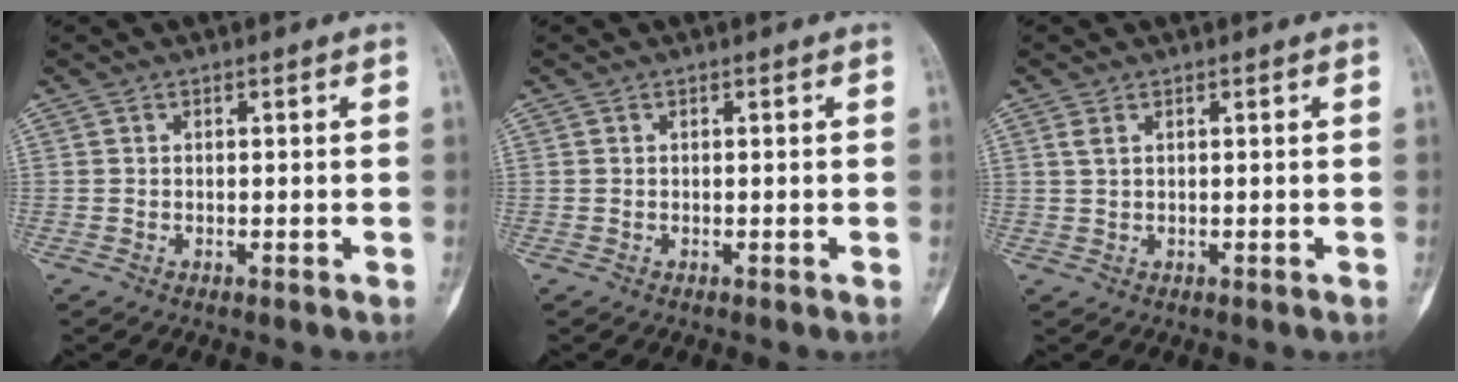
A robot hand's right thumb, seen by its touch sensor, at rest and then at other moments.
{"total": 0.0}
{"total": 1.3, "force": [0.7, 0.6, 1.0], "torque": [-0.024, 0.007, 0.019]}